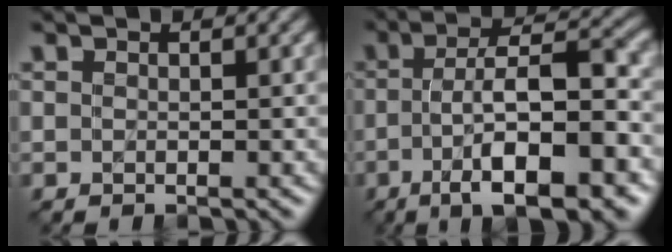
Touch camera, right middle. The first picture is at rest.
{"total": 10.6, "force": [-3.5, 3.1, 9.5], "torque": [-0.145, 0.009, -0.049]}